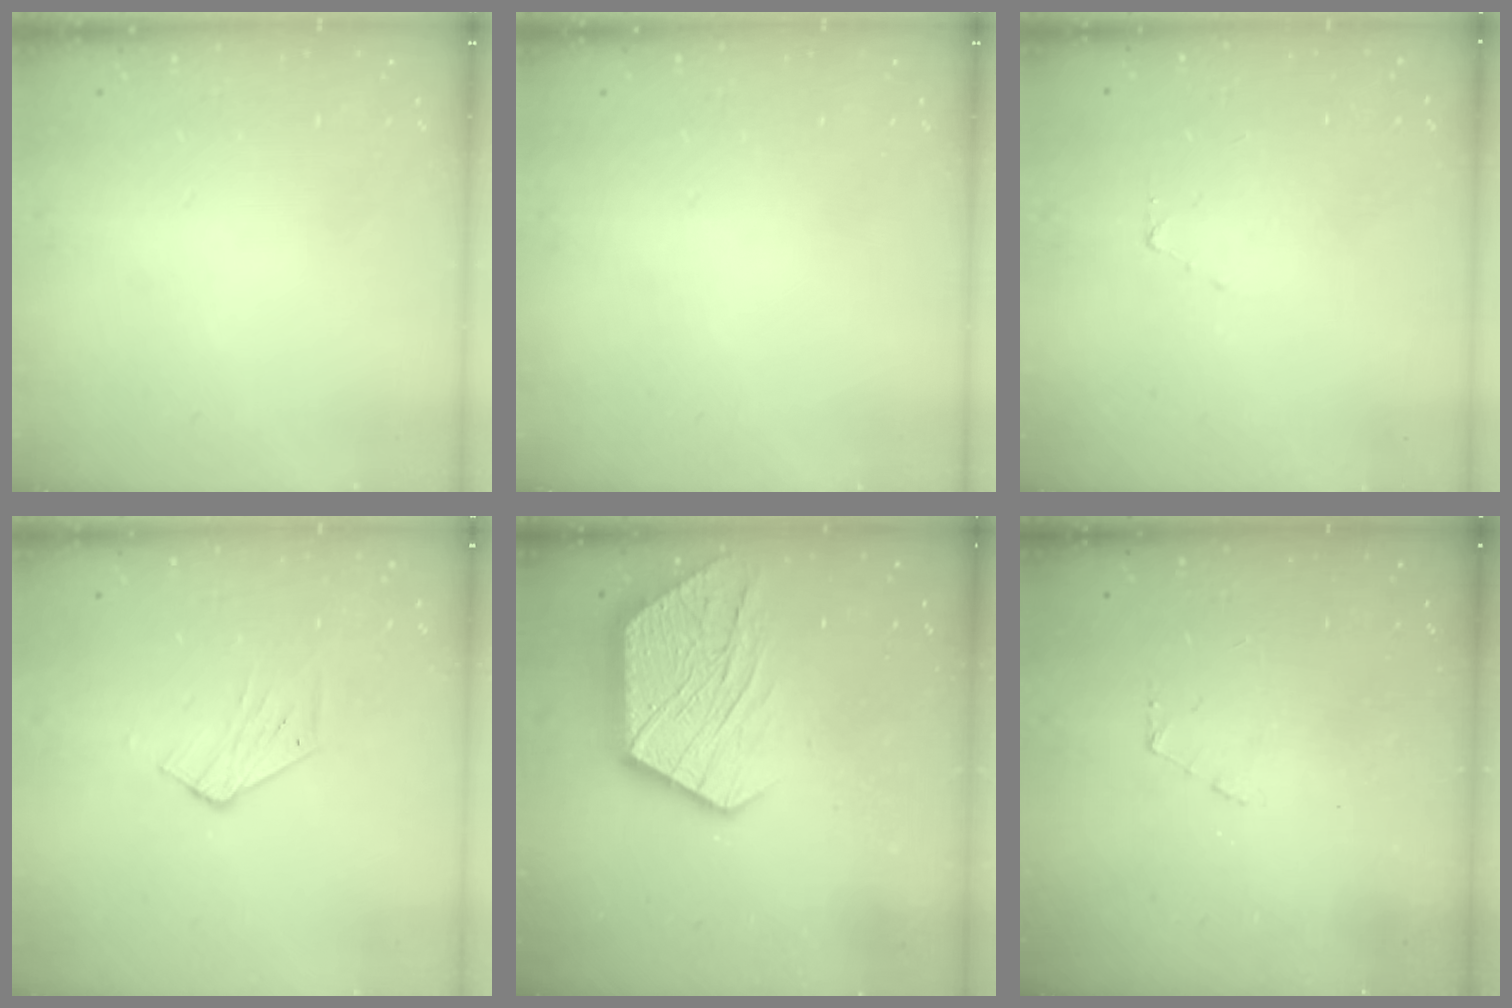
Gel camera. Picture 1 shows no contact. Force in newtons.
{"total": 0.0}
{"total": 3.5, "press": 3.5, "slide": 0.3}
{"total": 4.6, "press": 4.5, "slide": 0.4}
{"total": 16.0, "press": 16.0, "slide": 1.1}
{"total": 3.6, "press": 3.6, "slide": 0.4}